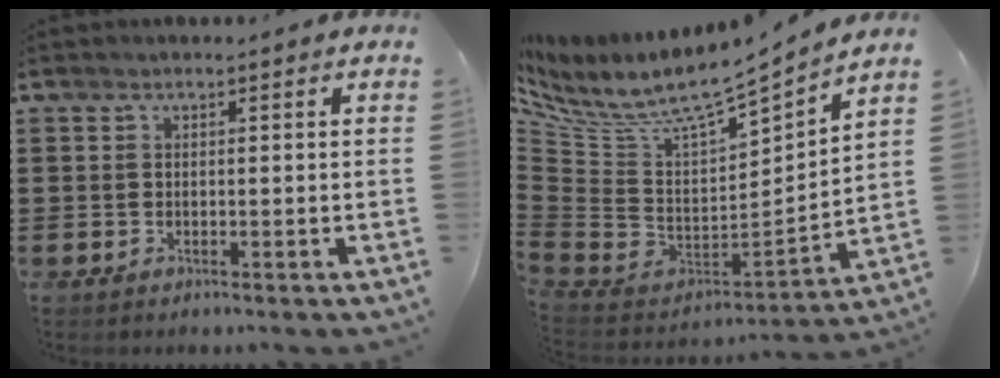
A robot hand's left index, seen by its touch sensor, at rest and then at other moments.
{"total": 7.3, "force": [5.6, 2.0, 4.2], "torque": [-0.105, -0.052, 0.092]}